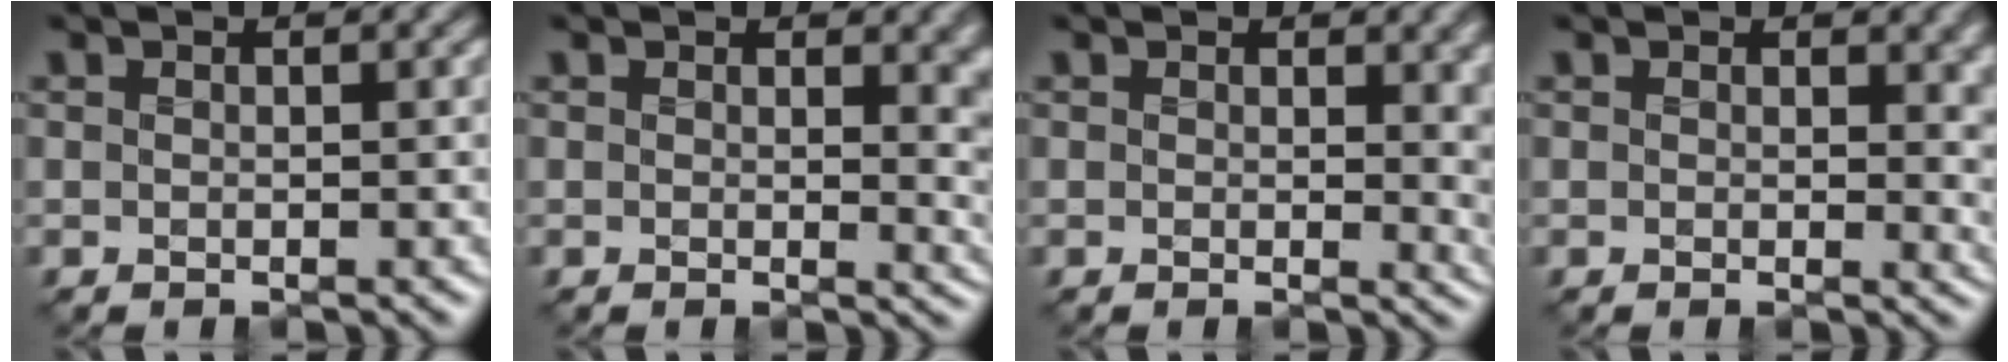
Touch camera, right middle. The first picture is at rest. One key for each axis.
{"total": 4.4, "fx": 1.7, "fy": 2.6, "fz": 3.1, "tx": -0.036, "ty": -0.011, "tz": 0.032}
{"total": 4.5, "fx": 1.6, "fy": 2.8, "fz": 3.0, "tx": -0.040, "ty": -0.008, "tz": 0.031}
{"total": 3.9, "fx": 1.6, "fy": 2.6, "fz": 2.4, "tx": -0.036, "ty": -0.010, "tz": 0.027}